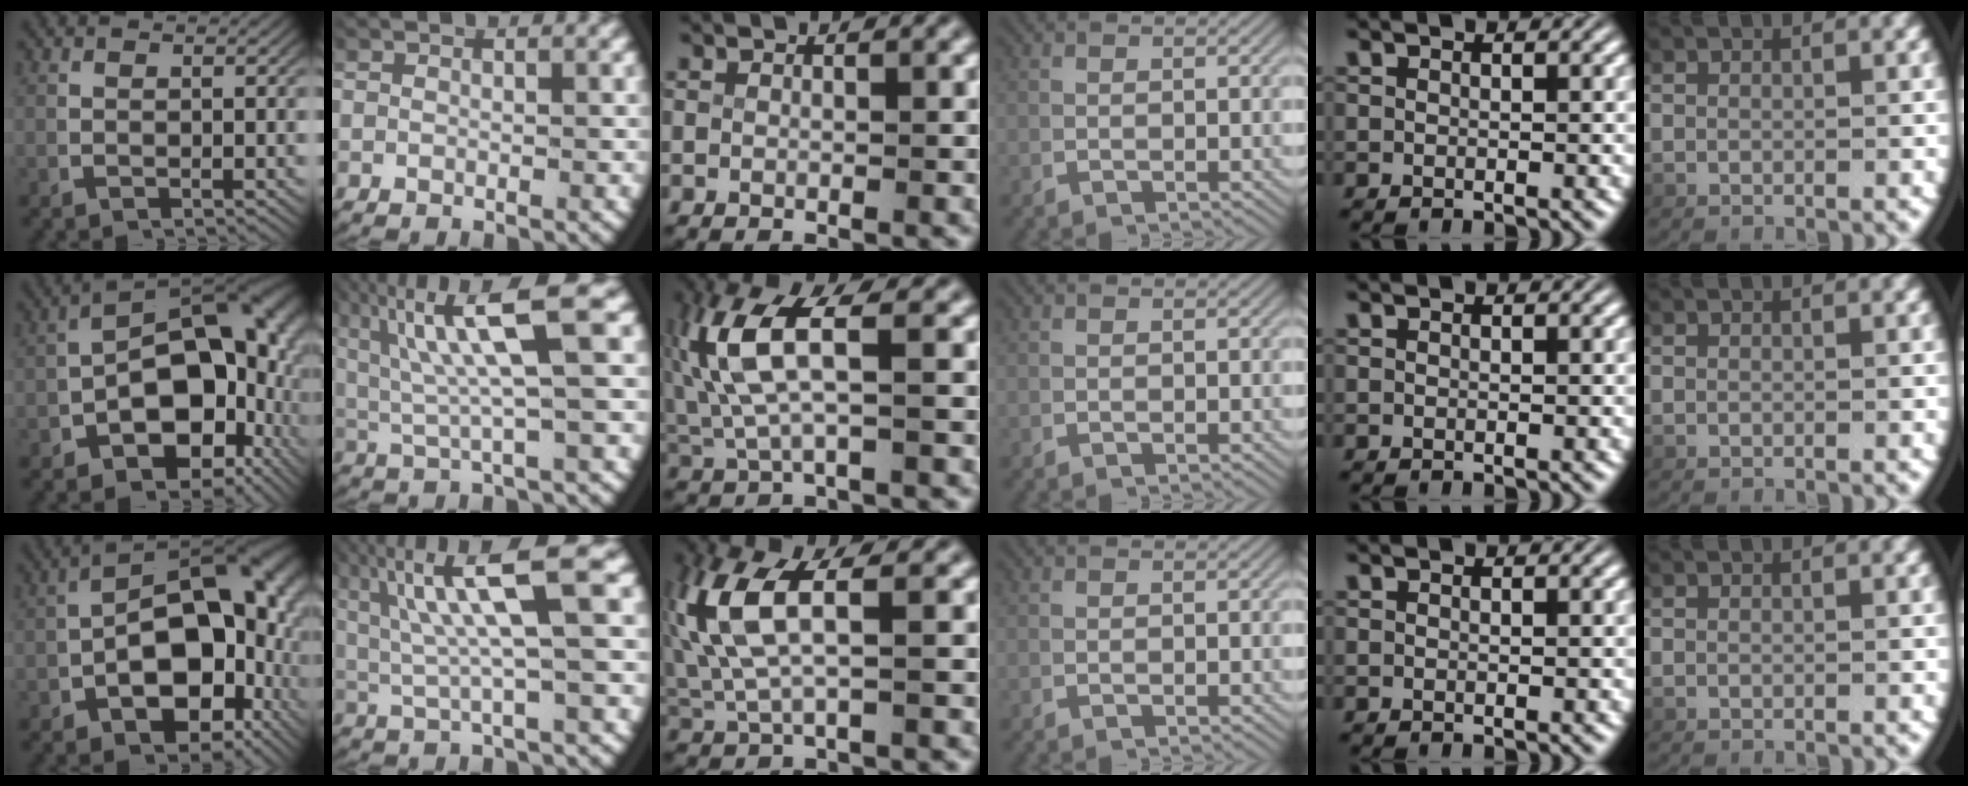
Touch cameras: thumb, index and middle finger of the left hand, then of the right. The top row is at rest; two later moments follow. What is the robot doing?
{"motion": "lift_and_place", "object": "ribbon"}